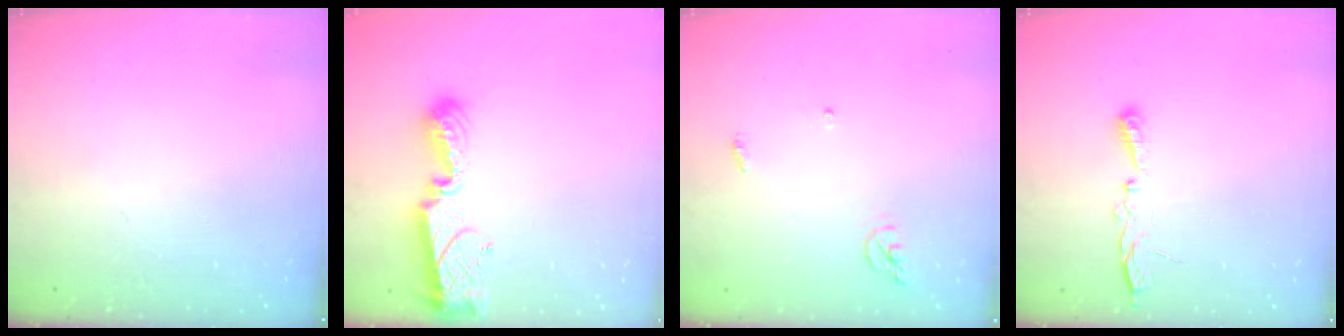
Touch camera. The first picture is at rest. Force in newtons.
{"total": 9.4, "press": 9.4, "slide": 0.8}
{"total": 3.8, "press": 3.7, "slide": 0.2}
{"total": 5.2, "press": 5.1, "slide": 0.8}